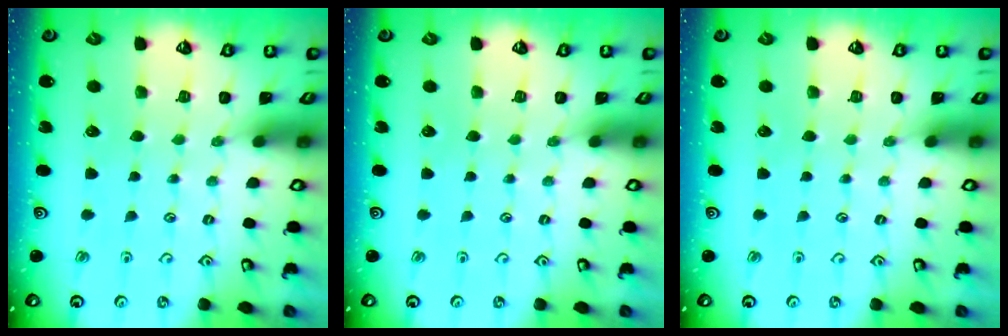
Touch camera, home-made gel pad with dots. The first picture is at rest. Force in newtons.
{"total": 0.0}
{"total": 0.0}